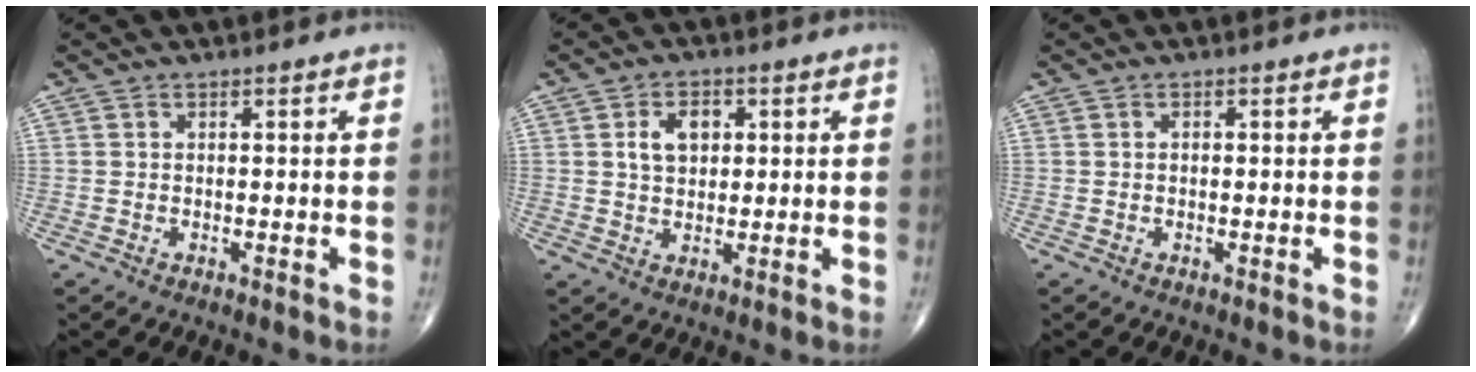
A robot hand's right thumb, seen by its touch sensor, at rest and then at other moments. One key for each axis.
{"total": 5.6, "fx": 1.5, "fy": 3.8, "fz": 3.9, "tx": -0.050, "ty": 0.000, "tz": 0.023}
{"total": 0.5, "fx": 0.1, "fy": 0.3, "fz": 0.5, "tx": -0.012, "ty": 0.003, "tz": 0.003}